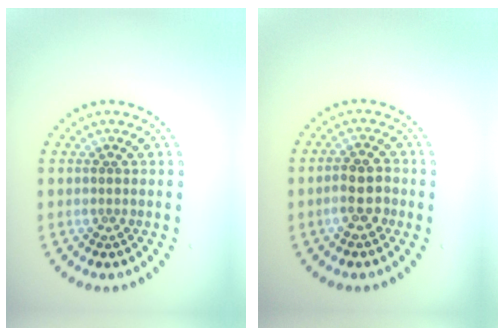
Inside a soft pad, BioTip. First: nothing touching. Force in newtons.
{"total": 2.8, "press": 2.7, "slide": 0.7}